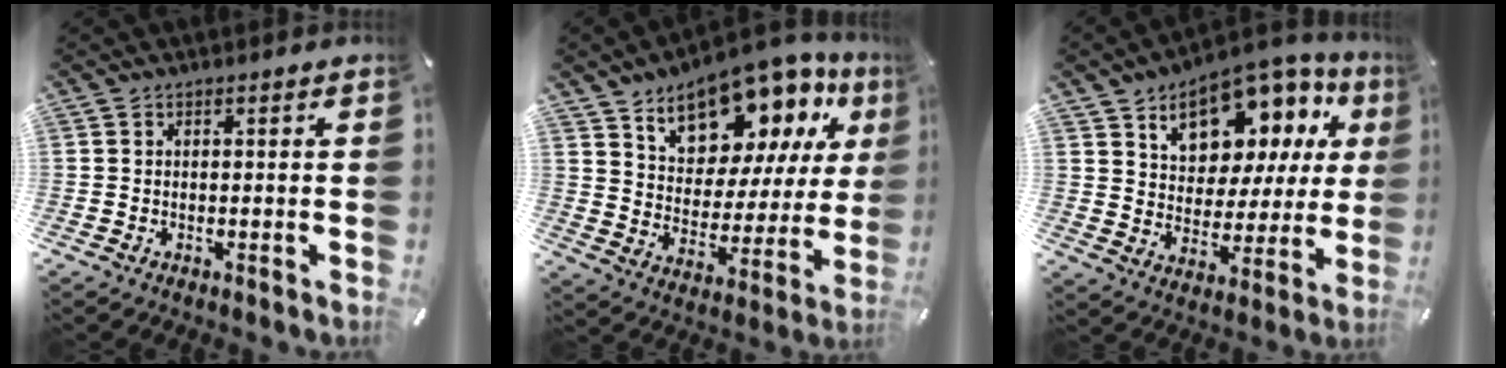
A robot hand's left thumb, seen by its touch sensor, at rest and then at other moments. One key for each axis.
{"total": 14.9, "fx": 11.8, "fy": 7.5, "fz": 5.3, "tx": -0.086, "ty": -0.100, "tz": 0.205}
{"total": 14.1, "fx": 9.3, "fy": 8.7, "fz": 6.1, "tx": -0.091, "ty": -0.071, "tz": 0.161}